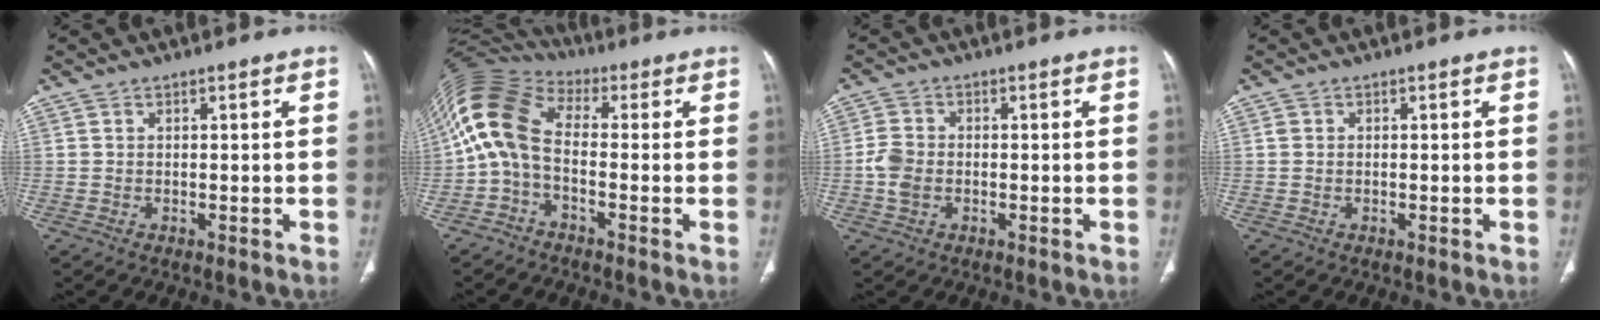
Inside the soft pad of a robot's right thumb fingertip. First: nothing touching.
{"total": 11.7, "force": [-1.0, 6.9, 9.4], "torque": [-0.192, 0.048, -0.036]}
{"total": 4.3, "force": [-0.8, 3.1, 2.9], "torque": [-0.065, 0.007, -0.018]}
{"total": 0.6, "force": [0.1, 0.5, 0.2], "torque": [0.000, 0.001, 0.002]}